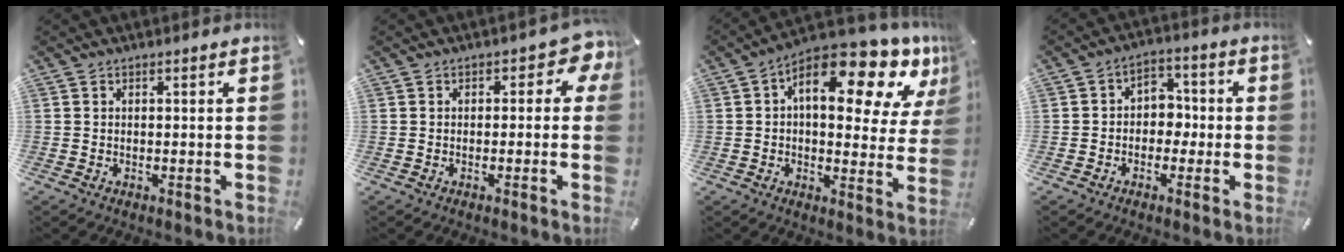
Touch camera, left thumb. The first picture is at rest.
{"total": 4.1, "force": [0.7, 2.5, 3.1], "torque": [-0.040, 0.001, 0.005]}
{"total": 18.1, "force": [9.3, 7.8, 13.3], "torque": [-0.185, -0.065, 0.148]}
{"total": 5.3, "force": [-1.5, 4.5, 2.4], "torque": [-0.034, 0.010, -0.034]}